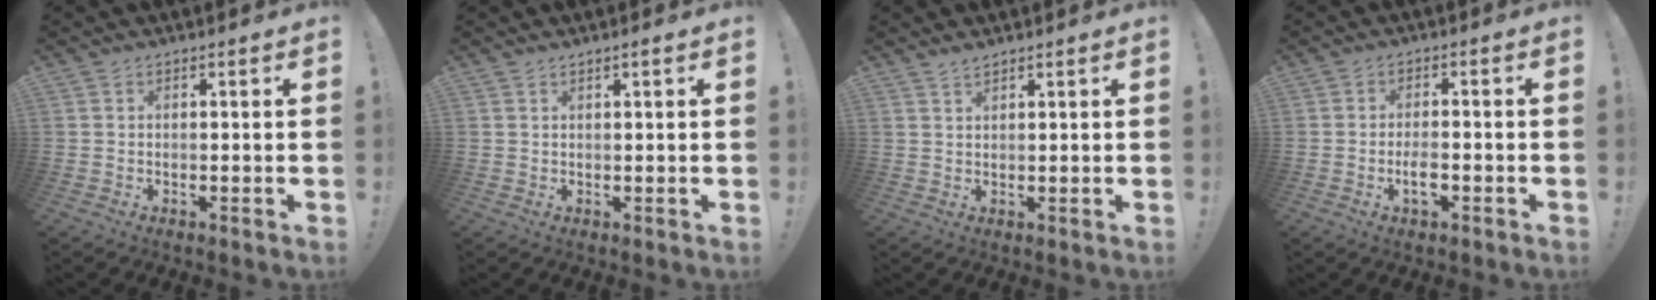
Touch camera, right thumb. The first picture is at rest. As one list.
[{"total": 1.1, "force": [0.7, -0.1, 0.8], "torque": [-0.018, 0.003, 0.012]}, {"total": 1.8, "force": [1.6, 0.2, 0.7], "torque": [-0.011, -0.007, 0.029]}, {"total": 3.8, "force": [-1.4, 1.5, 3.1], "torque": [-0.062, 0.002, -0.027]}]